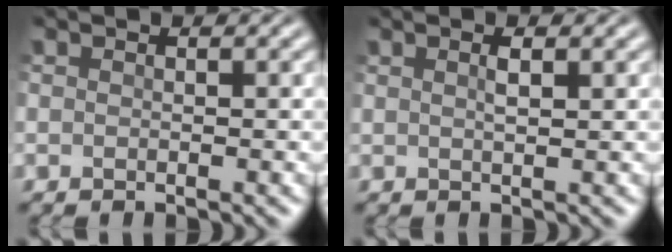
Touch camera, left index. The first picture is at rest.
{"total": 1.3, "force": [0.5, 0.3, 1.1], "torque": [-0.020, 0.003, 0.006]}